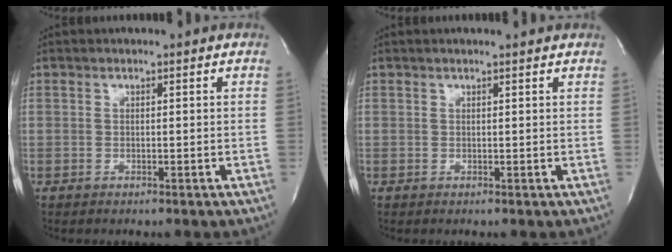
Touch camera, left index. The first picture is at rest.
{"total": 1.4, "force": [1.2, -0.1, 0.6], "torque": [-0.011, 0.005, 0.011]}